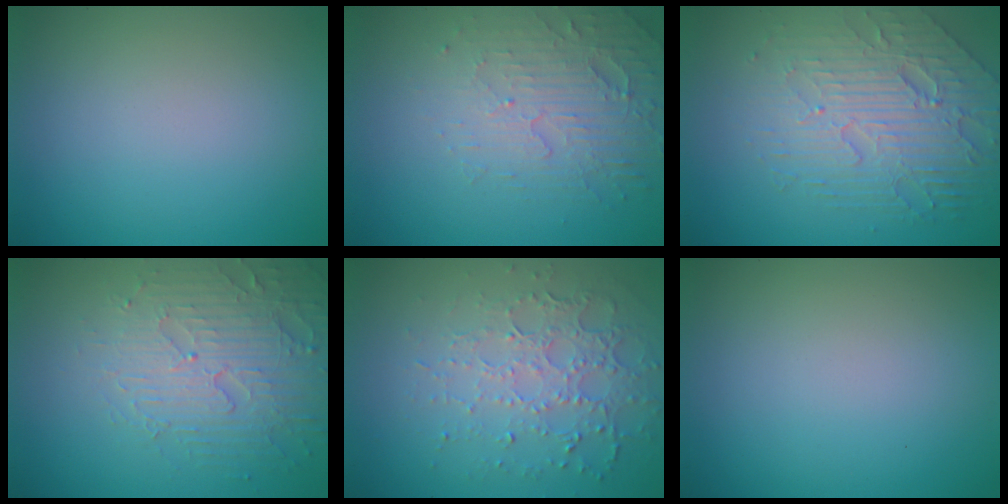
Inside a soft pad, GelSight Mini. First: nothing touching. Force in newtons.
{"total": 5.2, "press": 3.2, "slide": 4.0}
{"total": 6.2, "press": 4.6, "slide": 4.1}
{"total": 4.5, "press": 4.3, "slide": 1.3}
{"total": 4.9, "press": 3.4, "slide": 3.5}
{"total": 0.0}